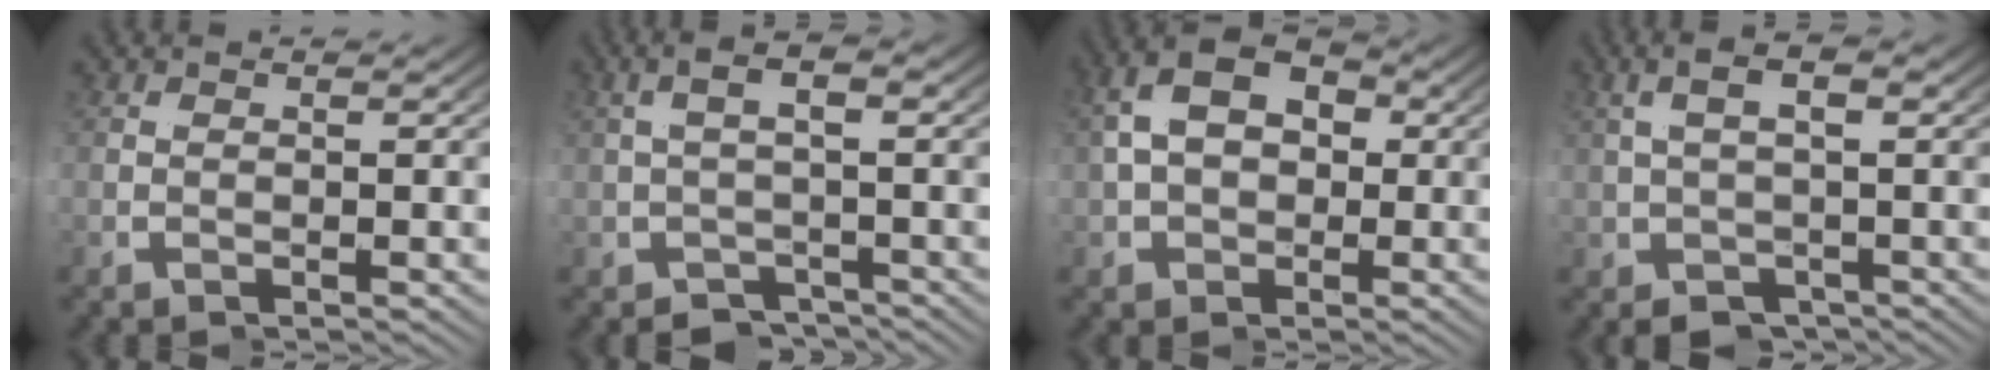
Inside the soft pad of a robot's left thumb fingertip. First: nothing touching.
{"total": 2.9, "force": [-0.9, 1.3, 2.5], "torque": [-0.039, 0.002, -0.016]}
{"total": 9.1, "force": [2.0, 6.7, 5.8], "torque": [-0.101, -0.002, 0.034]}
{"total": 2.9, "force": [-0.4, 1.3, 2.6], "torque": [-0.029, 0.006, -0.007]}